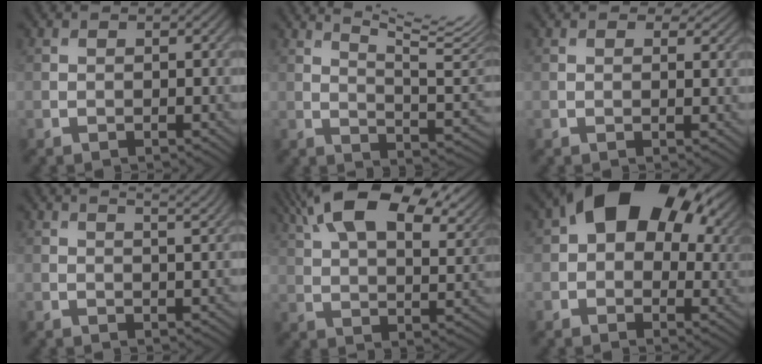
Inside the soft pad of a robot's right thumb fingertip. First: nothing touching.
{"total": 13.6, "force": [8.5, 3.0, 10.2], "torque": [-0.164, 0.016, 0.130]}
{"total": 3.3, "force": [2.2, 1.7, 1.8], "torque": [-0.032, -0.002, 0.029]}
{"total": 5.1, "force": [4.0, 1.2, 3.0], "torque": [-0.033, 0.017, 0.044]}
{"total": 16.8, "force": [10.0, 7.2, 11.4], "torque": [-0.217, 0.022, 0.161]}
{"total": 16.3, "force": [6.0, 10.7, 10.7], "torque": [-0.143, 0.021, 0.106]}